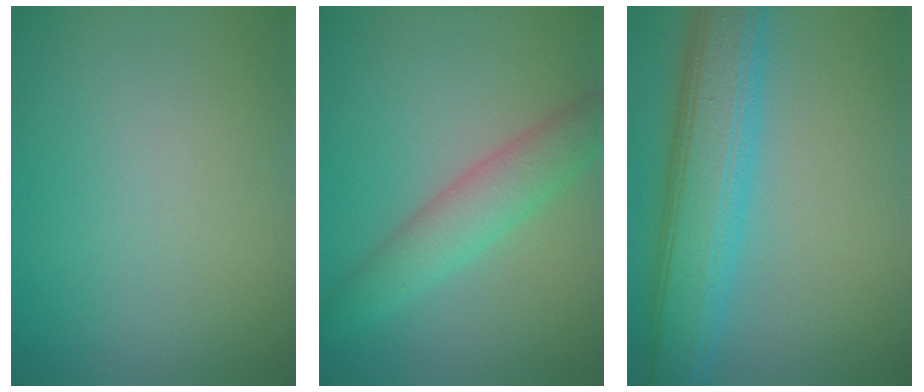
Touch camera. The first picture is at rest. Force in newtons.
{"total": 4.1, "press": 4.1, "slide": 0.2}
{"total": 7.8, "press": 7.8, "slide": 0.1}